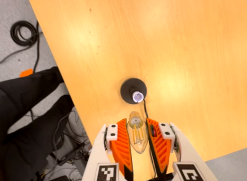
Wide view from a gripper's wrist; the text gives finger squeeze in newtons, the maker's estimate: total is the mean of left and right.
{"total": 13.6, "left": 14.0, "right": 13.2}